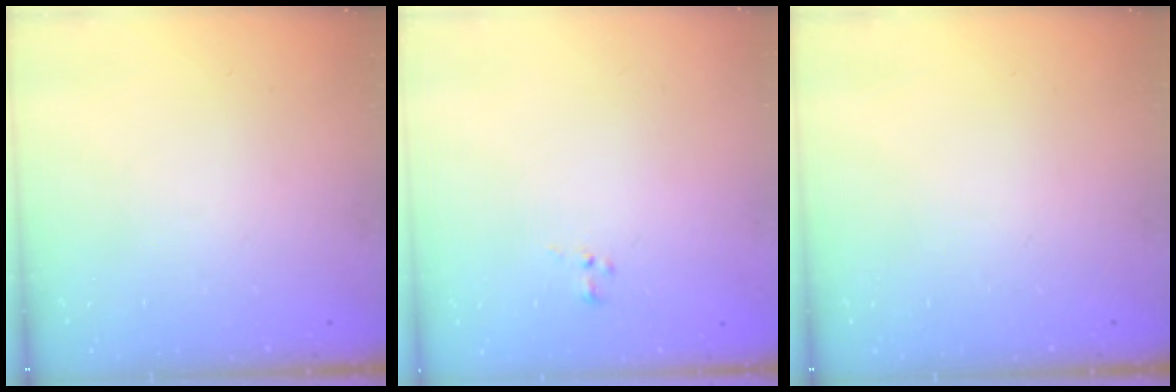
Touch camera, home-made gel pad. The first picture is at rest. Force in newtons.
{"total": 1.2, "press": 1.1, "slide": 0.6}
{"total": 0.0}